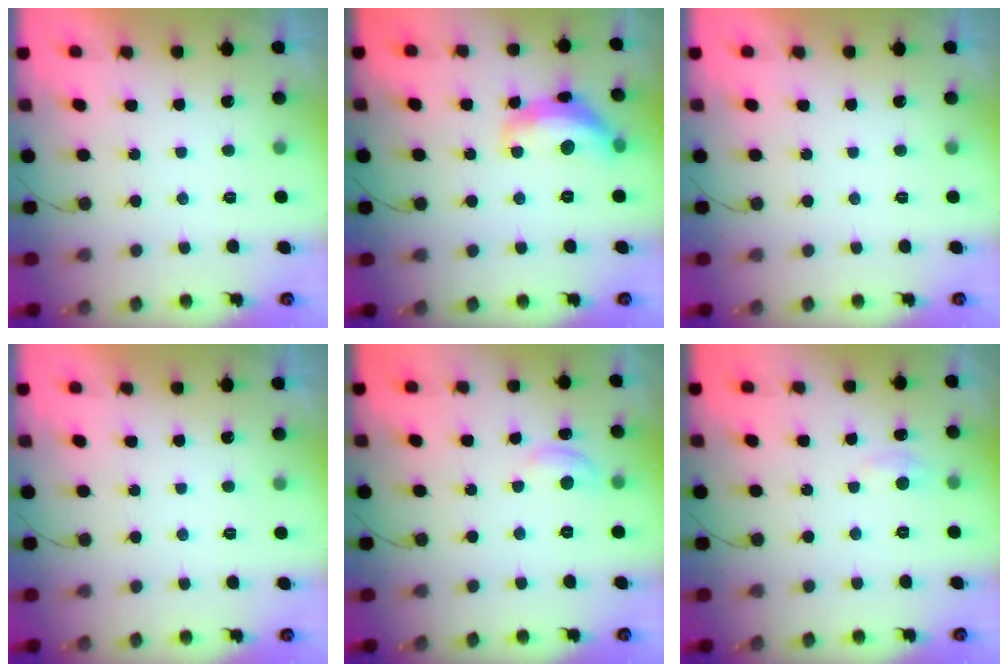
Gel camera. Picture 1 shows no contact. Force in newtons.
{"total": 14.0, "press": 14.0, "slide": 0.8}
{"total": 0.0}
{"total": 0.0}
{"total": 5.4, "press": 5.4, "slide": 0.5}
{"total": 2.9, "press": 2.9, "slide": 0.4}